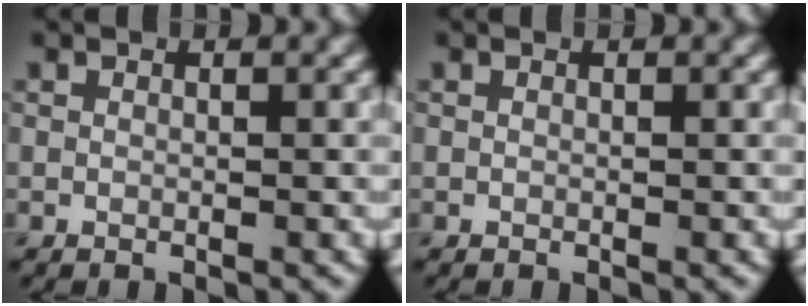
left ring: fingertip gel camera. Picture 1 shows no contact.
{"total": 0.0}